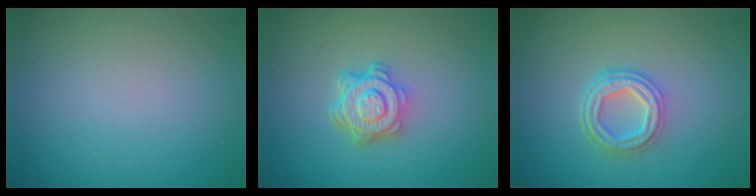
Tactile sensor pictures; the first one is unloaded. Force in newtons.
{"total": 4.7, "press": 3.6, "slide": 3.1}
{"total": 4.1, "press": 3.0, "slide": 2.8}